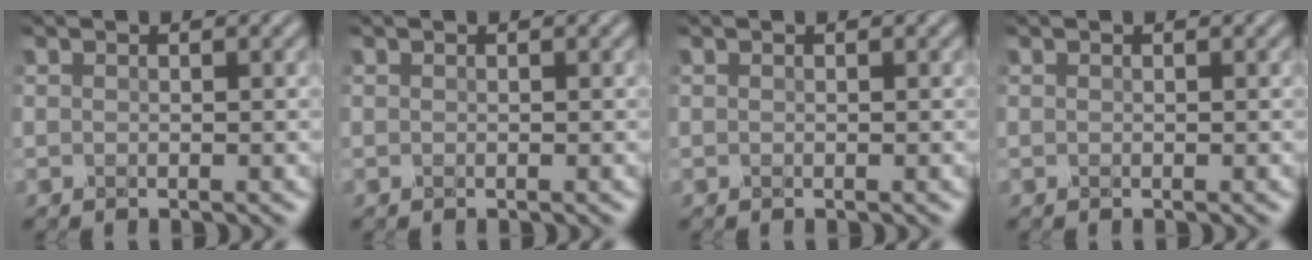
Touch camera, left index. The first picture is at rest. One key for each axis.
{"total": 0.0}
{"total": 0.0}
{"total": 0.0}